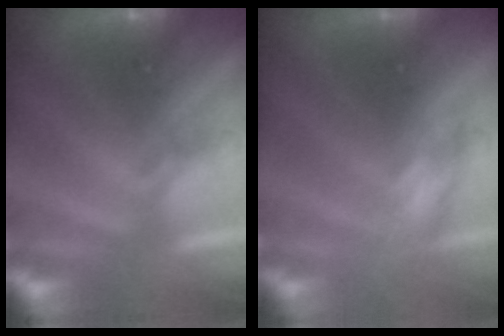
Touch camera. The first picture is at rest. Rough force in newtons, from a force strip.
{"total": 2.3}